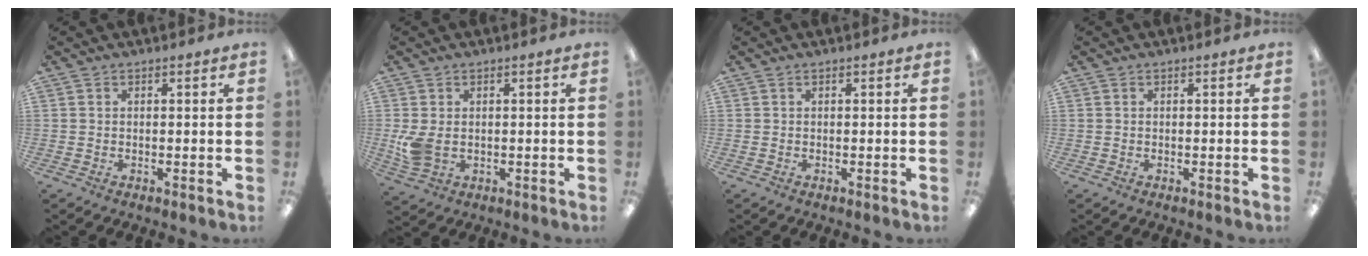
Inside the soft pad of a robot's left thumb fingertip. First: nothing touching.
{"total": 5.6, "force": [-0.2, 3.9, 4.1], "torque": [-0.090, -0.005, -0.005]}
{"total": 0.0}
{"total": 0.0}